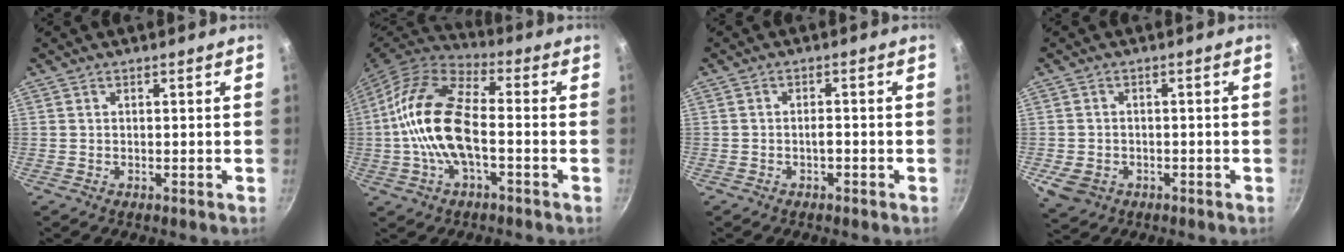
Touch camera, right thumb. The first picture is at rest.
{"total": 16.5, "force": [-1.8, 7.8, 14.4], "torque": [-0.294, 0.034, -0.040]}
{"total": 1.5, "force": [-0.8, 0.8, 0.9], "torque": [-0.009, 0.008, -0.014]}
{"total": 4.6, "force": [-1.7, 3.8, 2.1], "torque": [-0.045, 0.004, -0.019]}